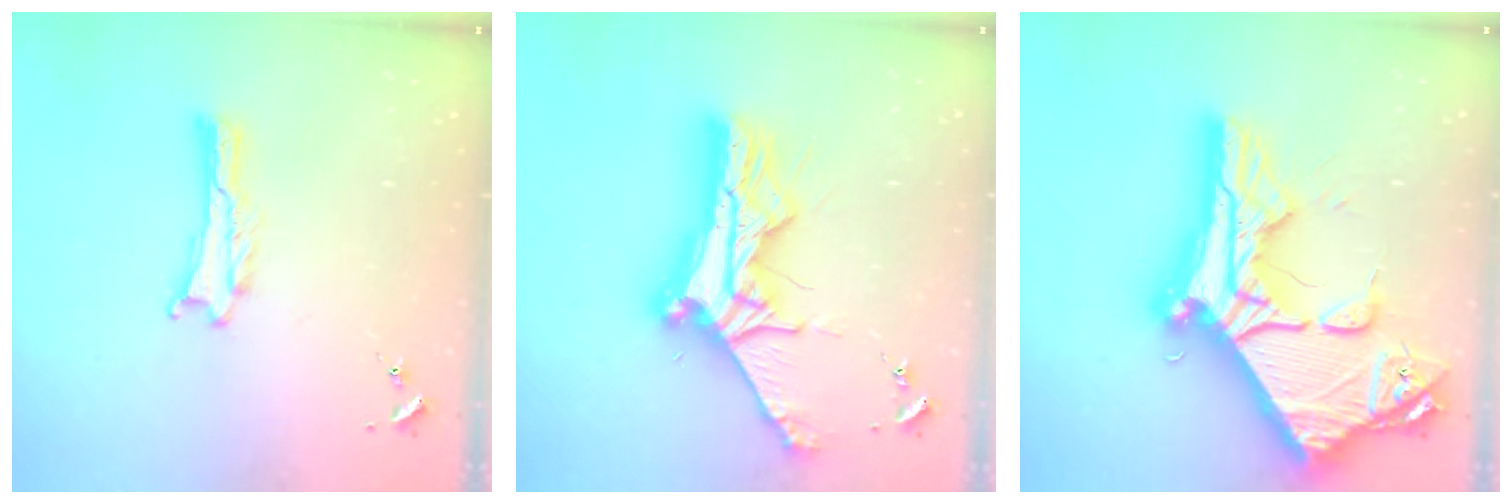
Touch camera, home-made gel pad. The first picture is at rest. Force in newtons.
{"total": 11.9, "press": 11.9, "slide": 1.0}
{"total": 21.7, "press": 21.6, "slide": 2.2}